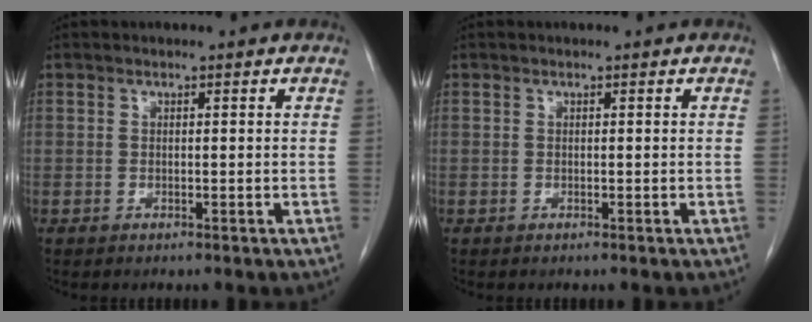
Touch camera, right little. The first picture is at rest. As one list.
[{"total": 0.0}]